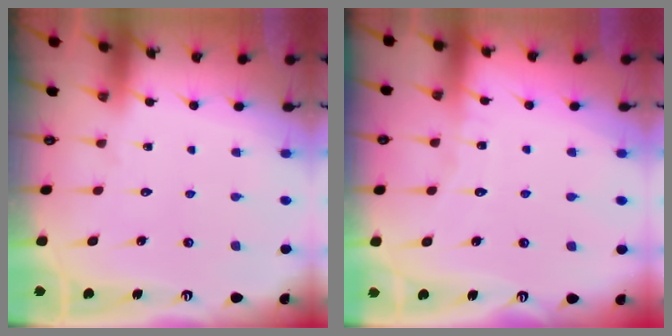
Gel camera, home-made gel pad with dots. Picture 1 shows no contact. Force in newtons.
{"total": 4.1, "press": 4.1, "slide": 0.4}